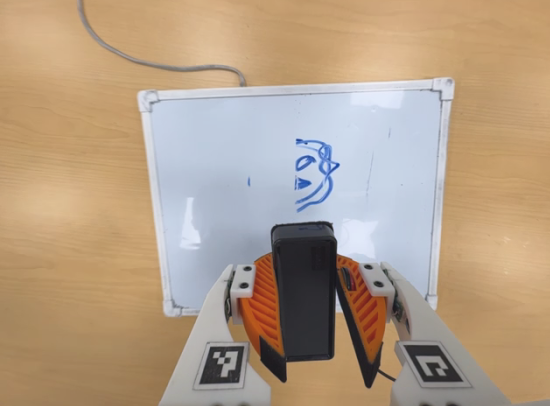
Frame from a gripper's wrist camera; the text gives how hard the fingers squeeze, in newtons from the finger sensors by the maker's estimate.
{"total": 7.9, "left": 8.9, "right": 7.0}